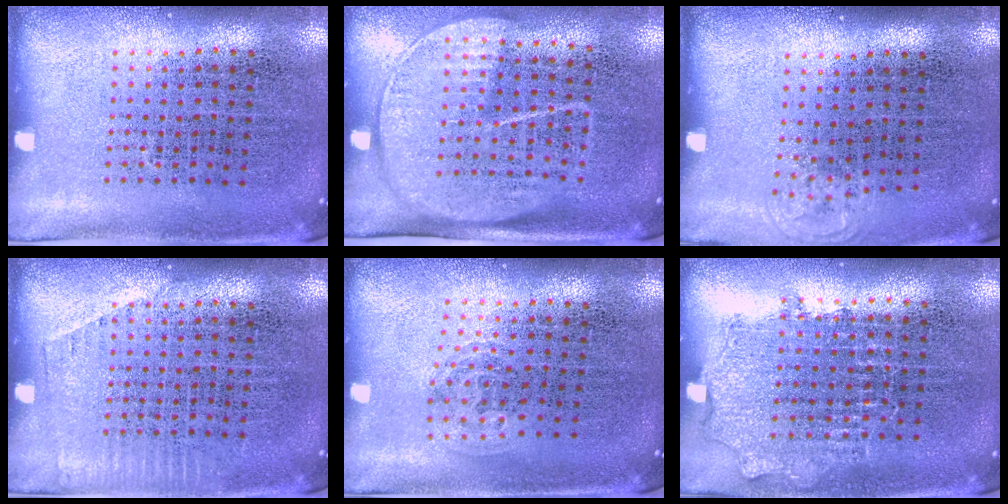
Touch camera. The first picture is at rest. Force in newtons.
{"total": 1.8, "press": 1.4, "slide": 1.0}
{"total": 0.6, "press": 0.5, "slide": 0.3}
{"total": 0.9, "press": 0.8, "slide": 0.2}
{"total": 1.0, "press": 0.6, "slide": 0.8}
{"total": 0.9, "press": 0.8, "slide": 0.3}